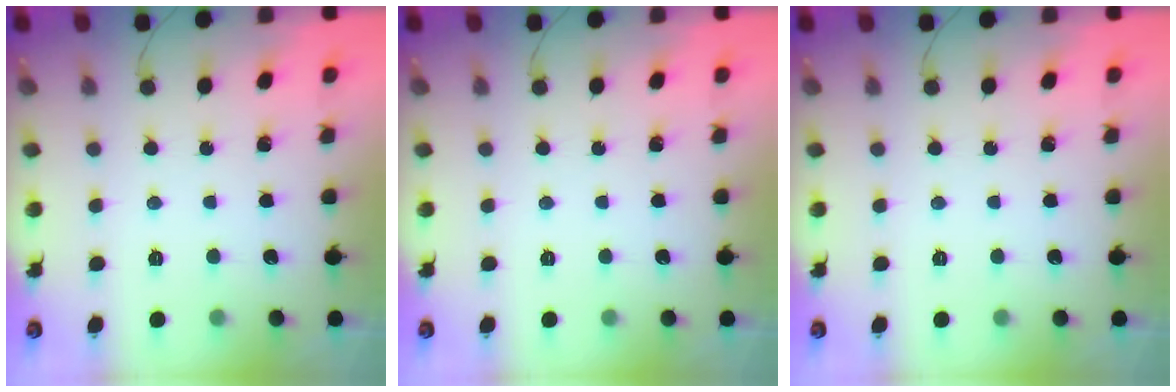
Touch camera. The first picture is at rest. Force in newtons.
{"total": 0.0}
{"total": 0.0}